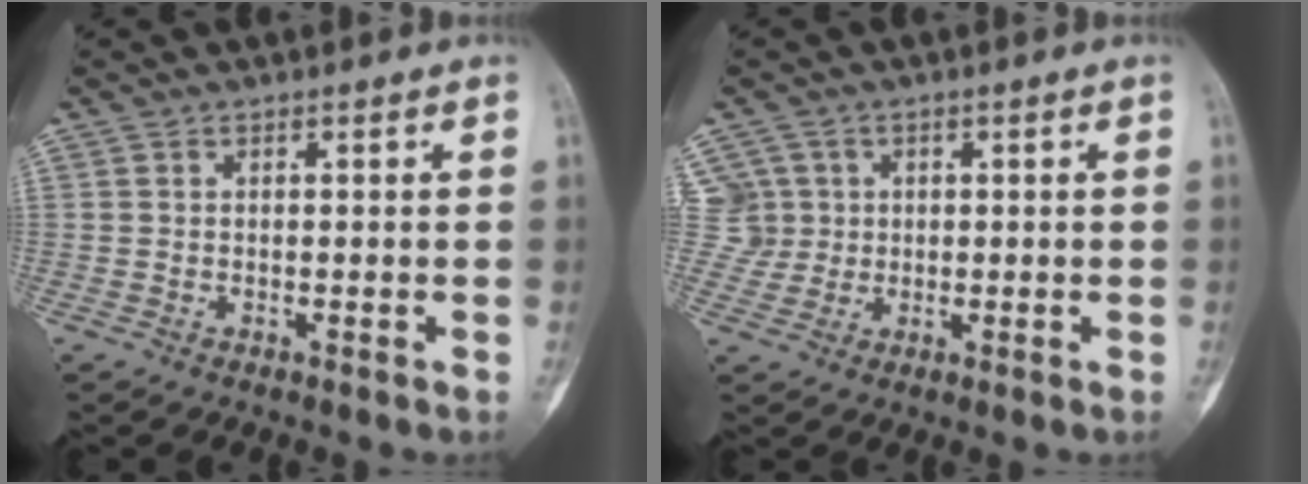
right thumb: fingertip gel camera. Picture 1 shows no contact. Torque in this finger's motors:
{"motor_torque": [0.79, 0.79, 0.69, 0.14, 0.01]}